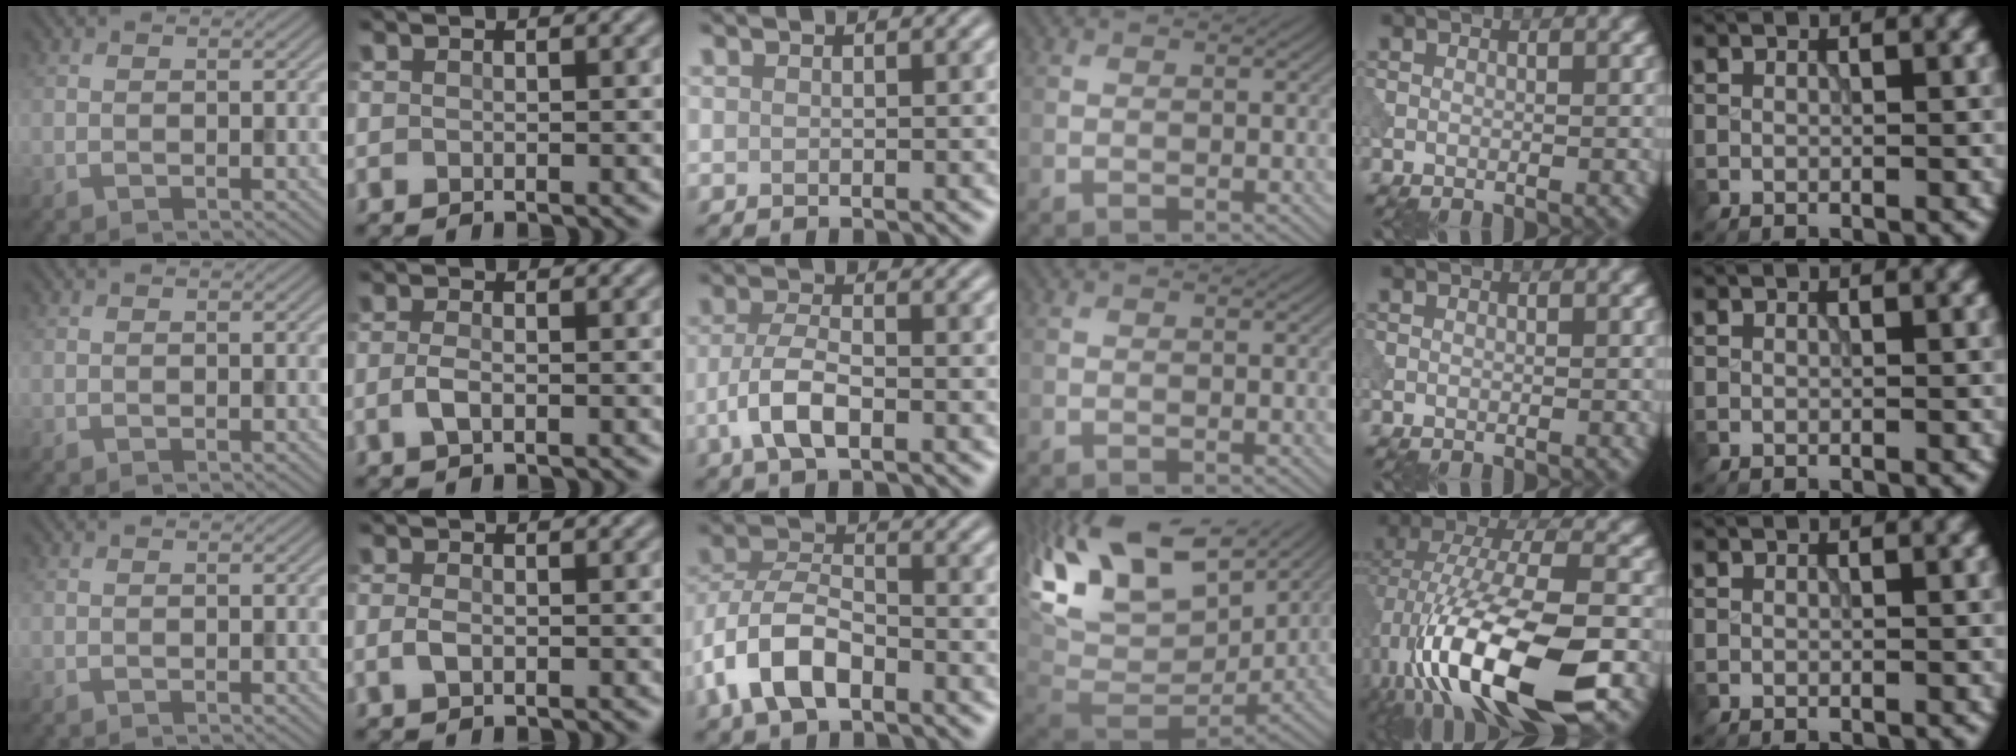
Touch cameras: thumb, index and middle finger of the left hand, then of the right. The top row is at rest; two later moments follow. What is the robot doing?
{"motion": "extract", "object": "peg toy"}